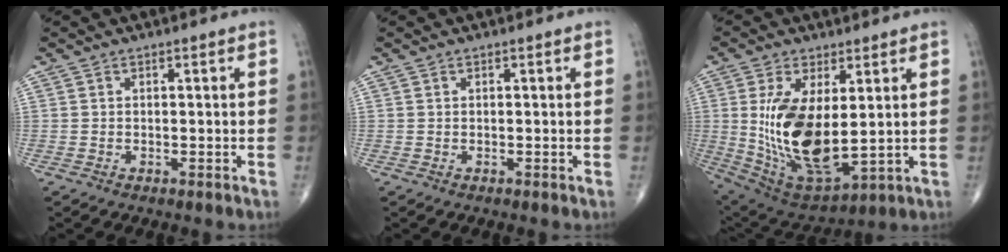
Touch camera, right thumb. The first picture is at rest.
{"total": 0.0}
{"total": 18.4, "force": [1.4, 8.6, 16.2], "torque": [-0.305, -0.025, 0.050]}